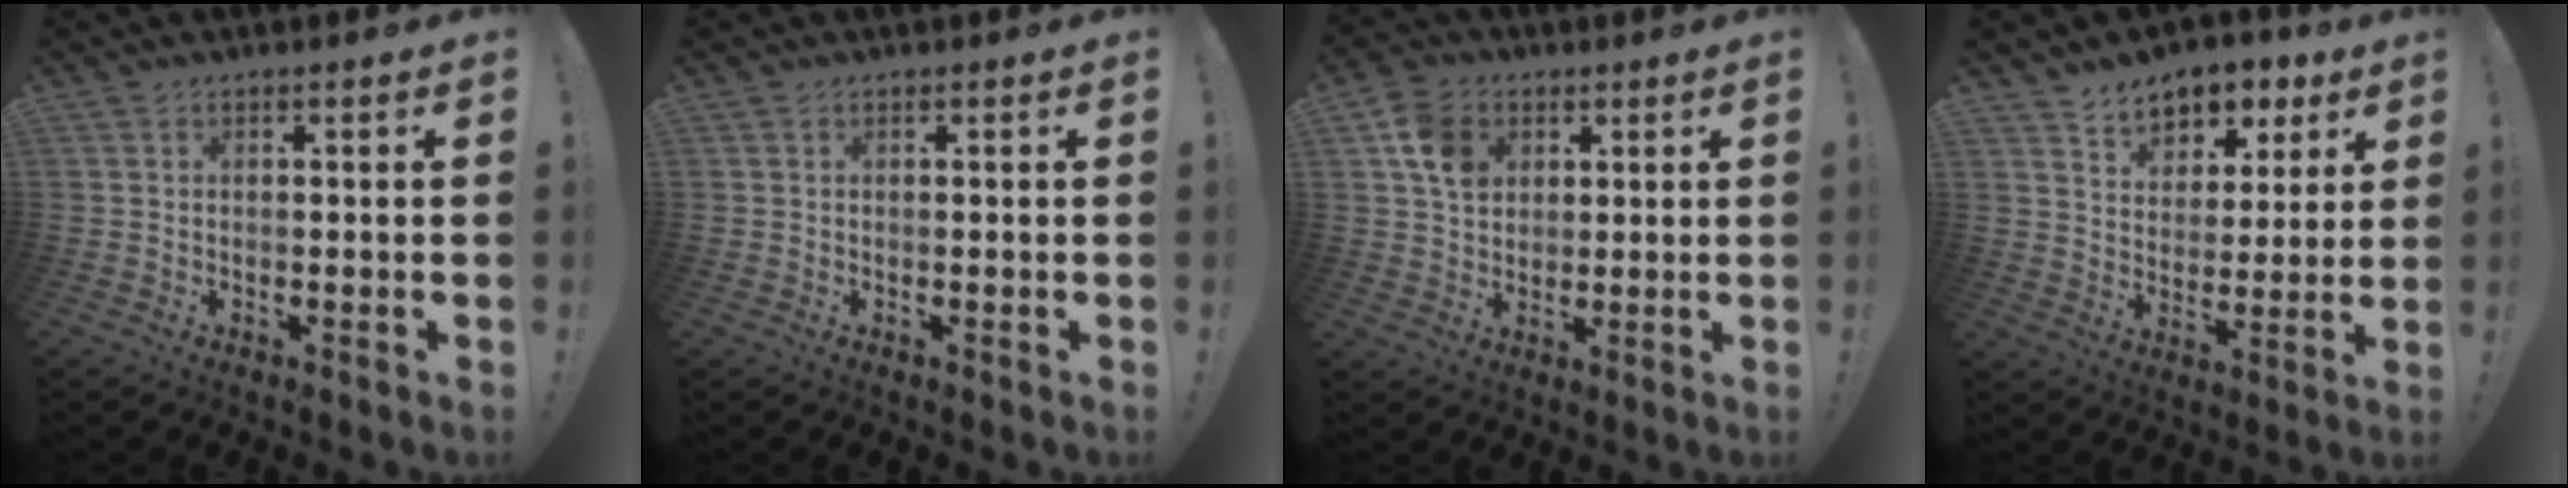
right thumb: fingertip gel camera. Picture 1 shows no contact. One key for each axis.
{"total": 0.0}
{"total": 9.7, "fx": 3.8, "fy": 7.6, "fz": 4.8, "tx": -0.066, "ty": -0.005, "tz": 0.075}
{"total": 8.9, "fx": 6.0, "fy": 6.0, "fz": 2.6, "tx": -0.030, "ty": -0.044, "tz": 0.113}